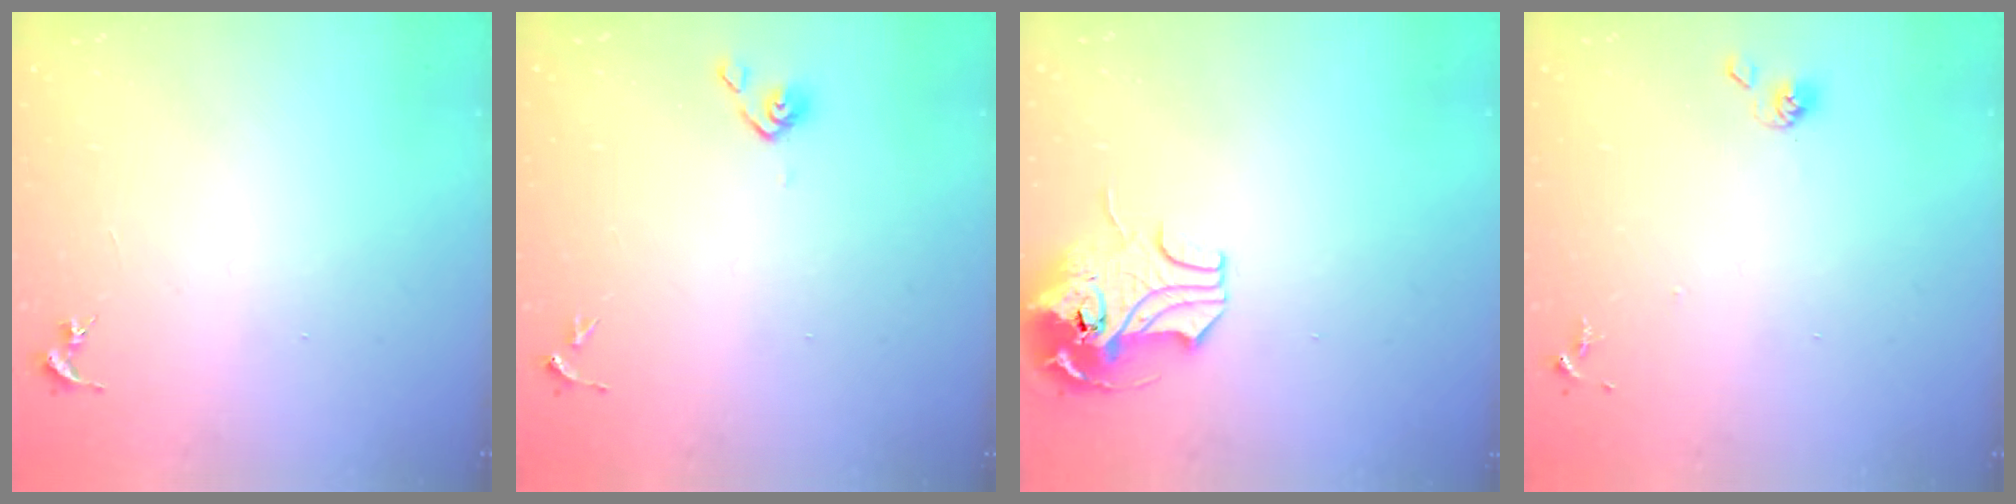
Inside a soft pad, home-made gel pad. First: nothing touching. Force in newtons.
{"total": 4.2, "press": 4.1, "slide": 1.1}
{"total": 12.2, "press": 12.1, "slide": 1.7}
{"total": 5.5, "press": 5.4, "slide": 0.9}